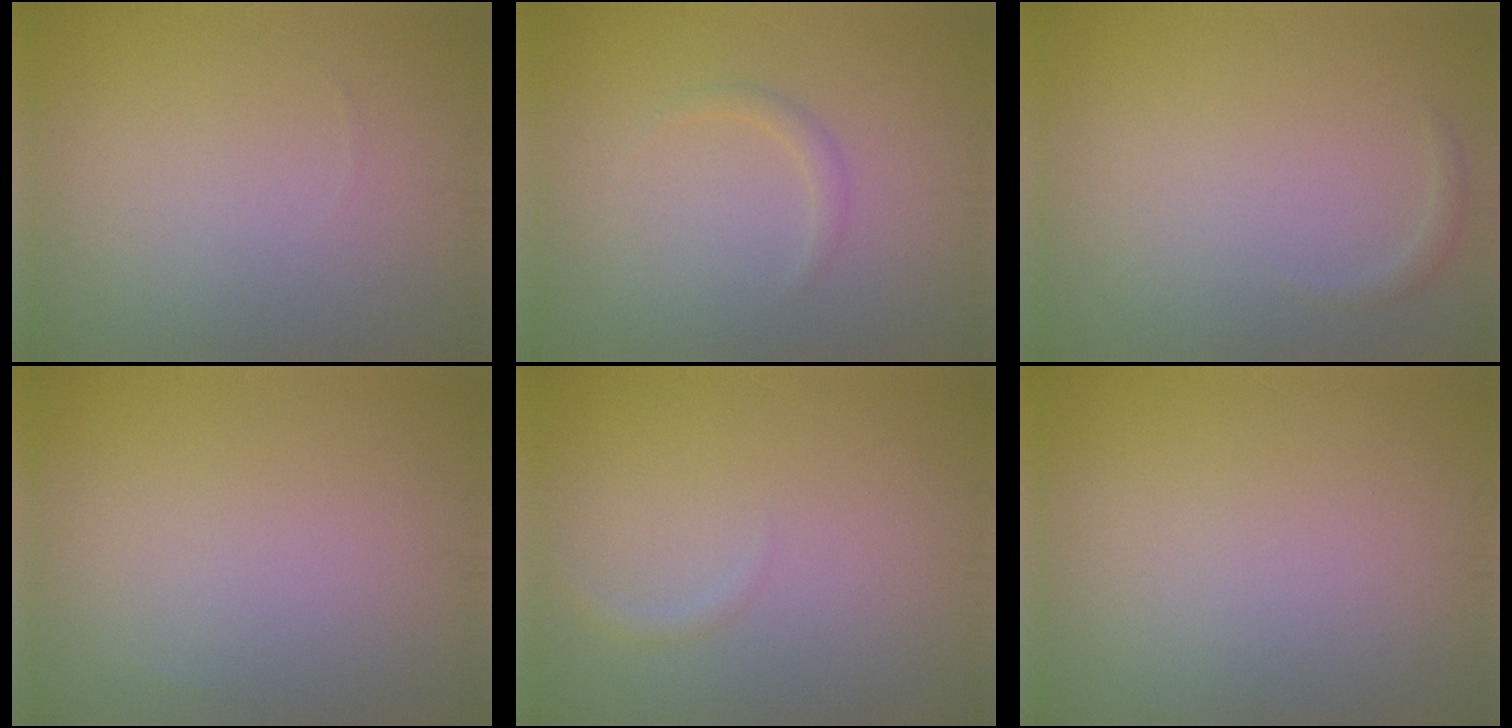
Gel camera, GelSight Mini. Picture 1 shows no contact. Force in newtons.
{"total": 0.9, "press": 0.9, "slide": 0.0}
{"total": 0.7, "press": 0.7, "slide": 0.1}
{"total": 0.0}
{"total": 0.7, "press": 0.7, "slide": 0.1}
{"total": 0.0}